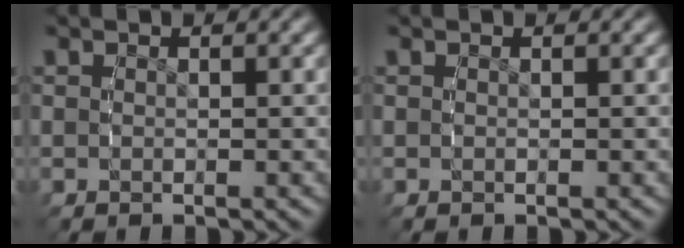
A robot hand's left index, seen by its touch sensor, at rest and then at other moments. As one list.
[{"total": 0.0}]